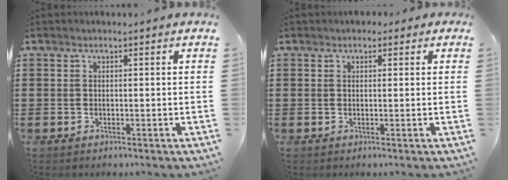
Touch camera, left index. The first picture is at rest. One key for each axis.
{"total": 1.0, "fx": 0.5, "fy": 0.8, "fz": 0.5, "tx": -0.011, "ty": 0.007, "tz": 0.009}